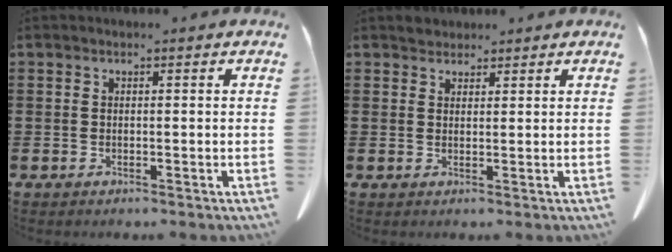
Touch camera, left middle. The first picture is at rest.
{"total": 1.6, "force": [1.6, 0.5, -0.1], "torque": [0.005, -0.002, 0.031]}